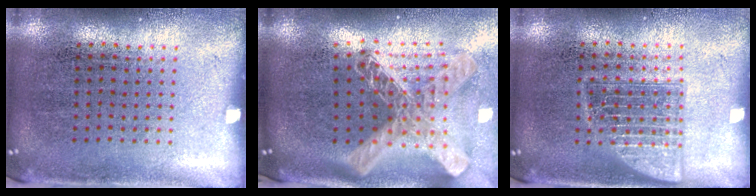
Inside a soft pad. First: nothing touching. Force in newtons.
{"total": 2.9, "press": 2.1, "slide": 2.1}
{"total": 2.4, "press": 2.4, "slide": 0.4}